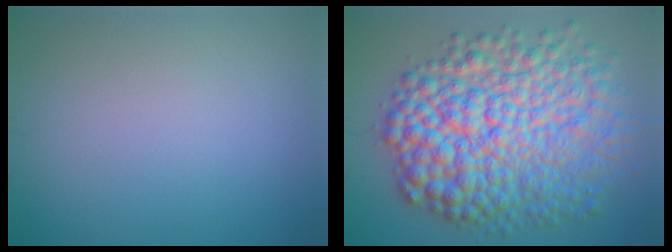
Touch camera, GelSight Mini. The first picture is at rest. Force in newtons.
{"total": 12.0, "press": 12.0, "slide": 0.1}